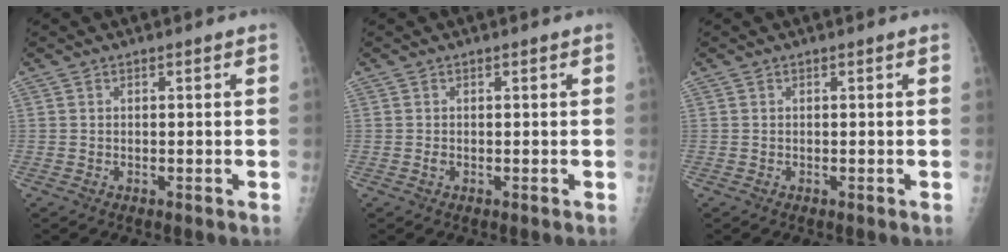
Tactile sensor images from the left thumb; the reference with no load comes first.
{"total": 0.6, "force": [-0.1, 0.3, 0.5], "torque": [-0.008, 0.003, 0.001]}
{"total": 0.0}